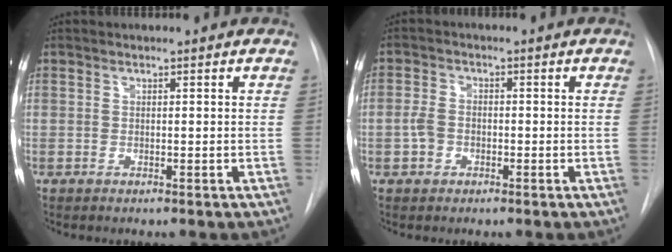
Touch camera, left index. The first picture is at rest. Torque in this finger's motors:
{"motor_torque": [-0.05, 0.10, 0.02, 0.02]}